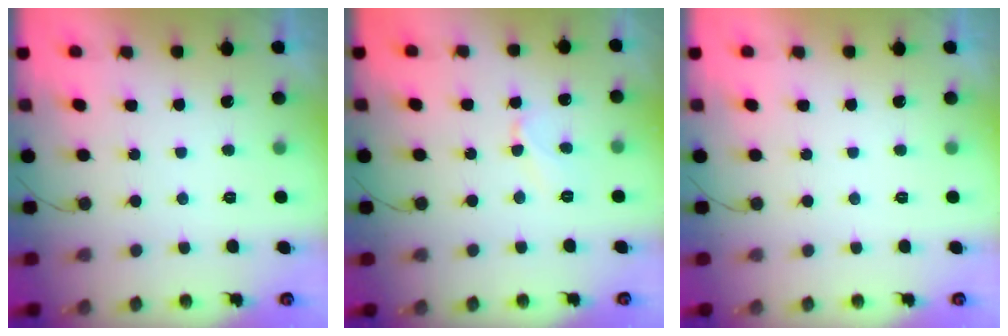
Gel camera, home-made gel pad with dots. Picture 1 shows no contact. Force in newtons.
{"total": 5.9, "press": 5.9, "slide": 0.5}
{"total": 0.0}